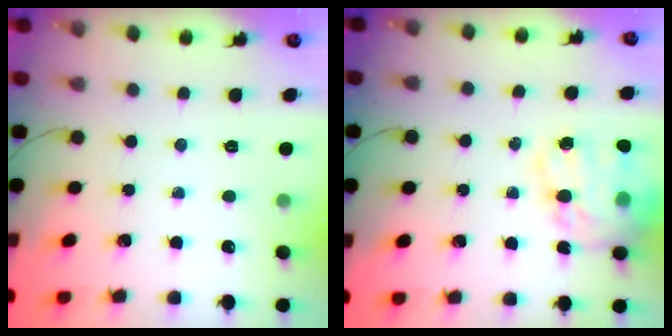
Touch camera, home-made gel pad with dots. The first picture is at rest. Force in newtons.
{"total": 20.2, "press": 19.8, "slide": 4.2}